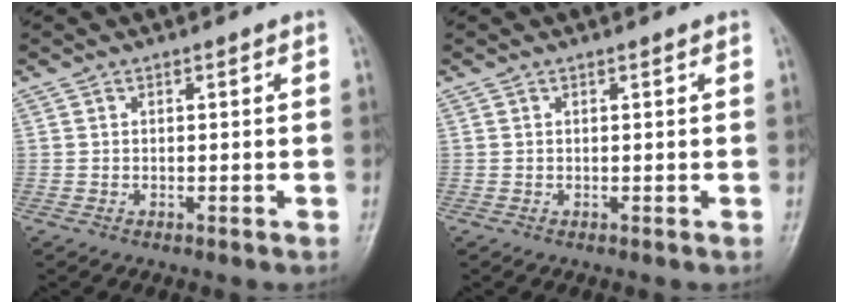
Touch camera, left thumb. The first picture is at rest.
{"total": 0.0}